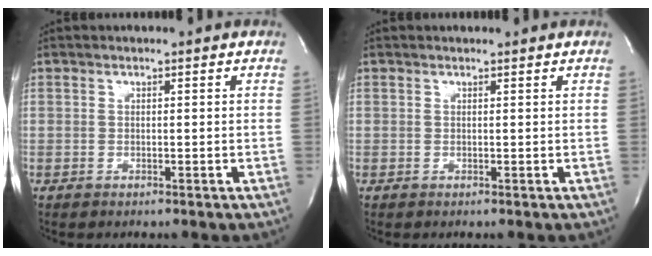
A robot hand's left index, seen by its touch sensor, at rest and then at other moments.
{"total": 0.9, "force": [0.9, 0.2, 0.1], "torque": [-0.008, 0.007, 0.010]}